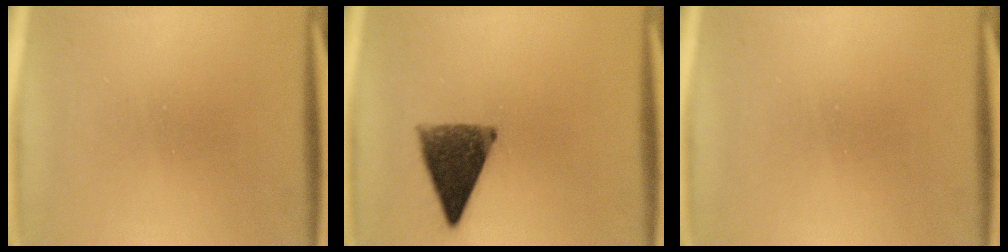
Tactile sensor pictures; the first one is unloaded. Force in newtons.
{"total": 9.9}
{"total": 0.0}